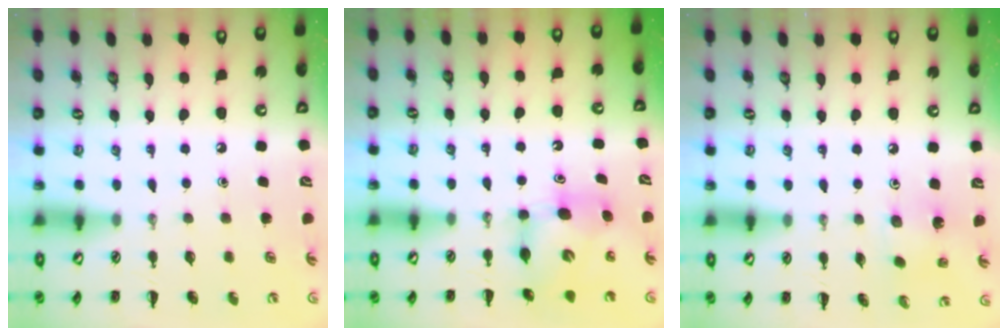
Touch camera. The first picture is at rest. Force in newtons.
{"total": 7.1, "press": 7.1, "slide": 0.5}
{"total": 1.8, "press": 1.7, "slide": 0.5}